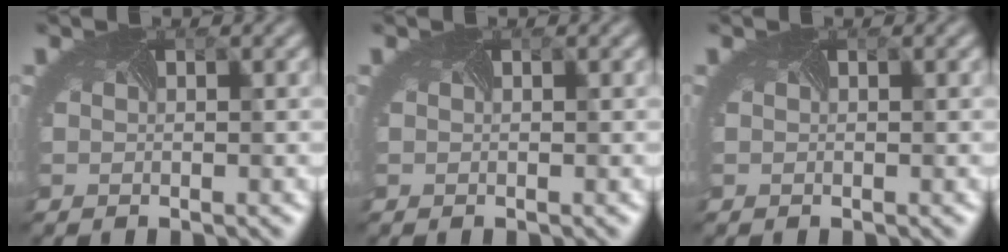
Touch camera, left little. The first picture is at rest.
{"total": 0.0}
{"total": 0.0}